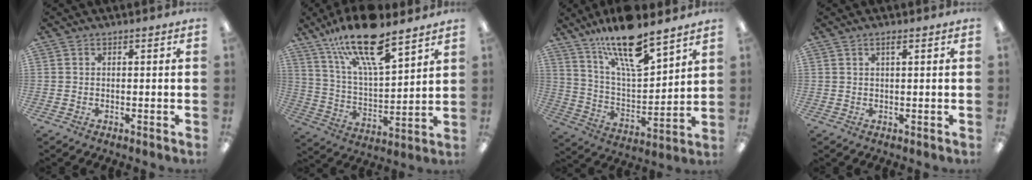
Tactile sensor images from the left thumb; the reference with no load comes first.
{"total": 19.7, "force": [13.8, 6.1, 12.6], "torque": [-0.227, -0.076, 0.237]}
{"total": 18.4, "force": [13.7, 5.3, 11.0], "torque": [-0.195, -0.079, 0.233]}
{"total": 1.4, "force": [0.8, 0.2, 1.1], "torque": [-0.025, 0.002, 0.012]}